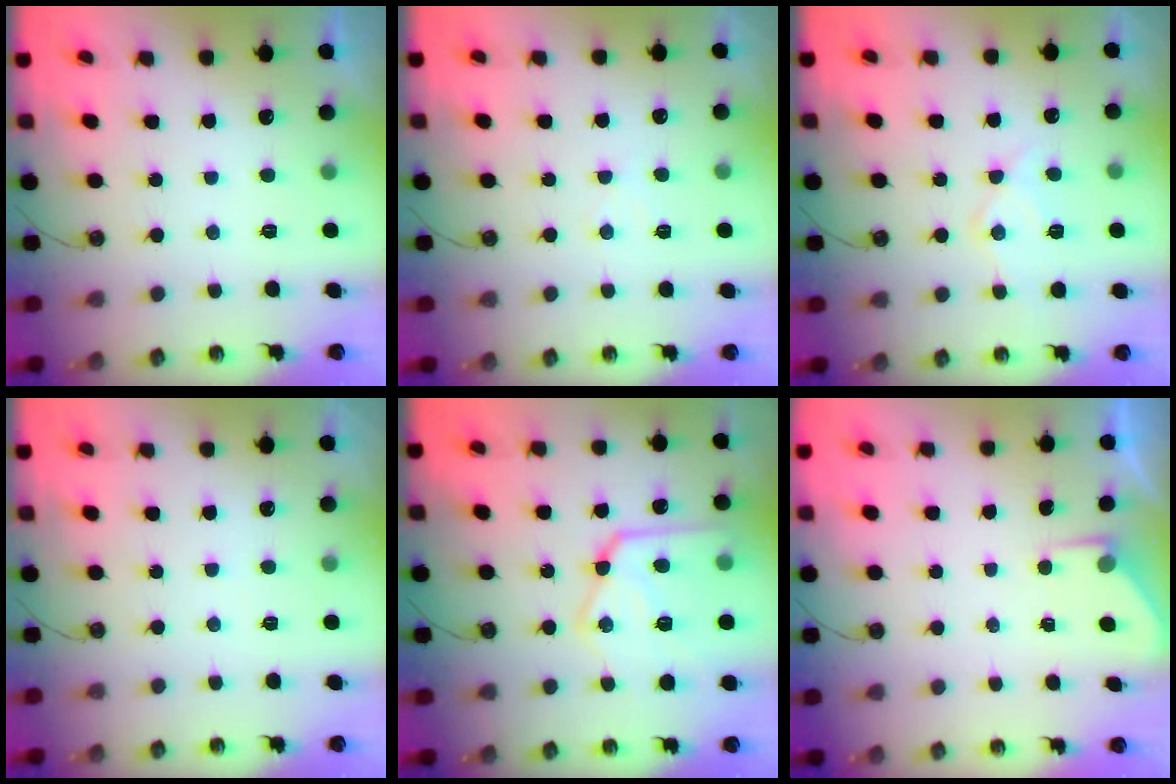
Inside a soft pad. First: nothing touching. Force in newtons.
{"total": 5.3, "press": 5.2, "slide": 0.7}
{"total": 11.1, "press": 11.1, "slide": 0.9}
{"total": 2.4, "press": 2.3, "slide": 0.4}
{"total": 18.8, "press": 18.7, "slide": 1.6}
{"total": 3.1, "press": 3.1, "slide": 0.4}